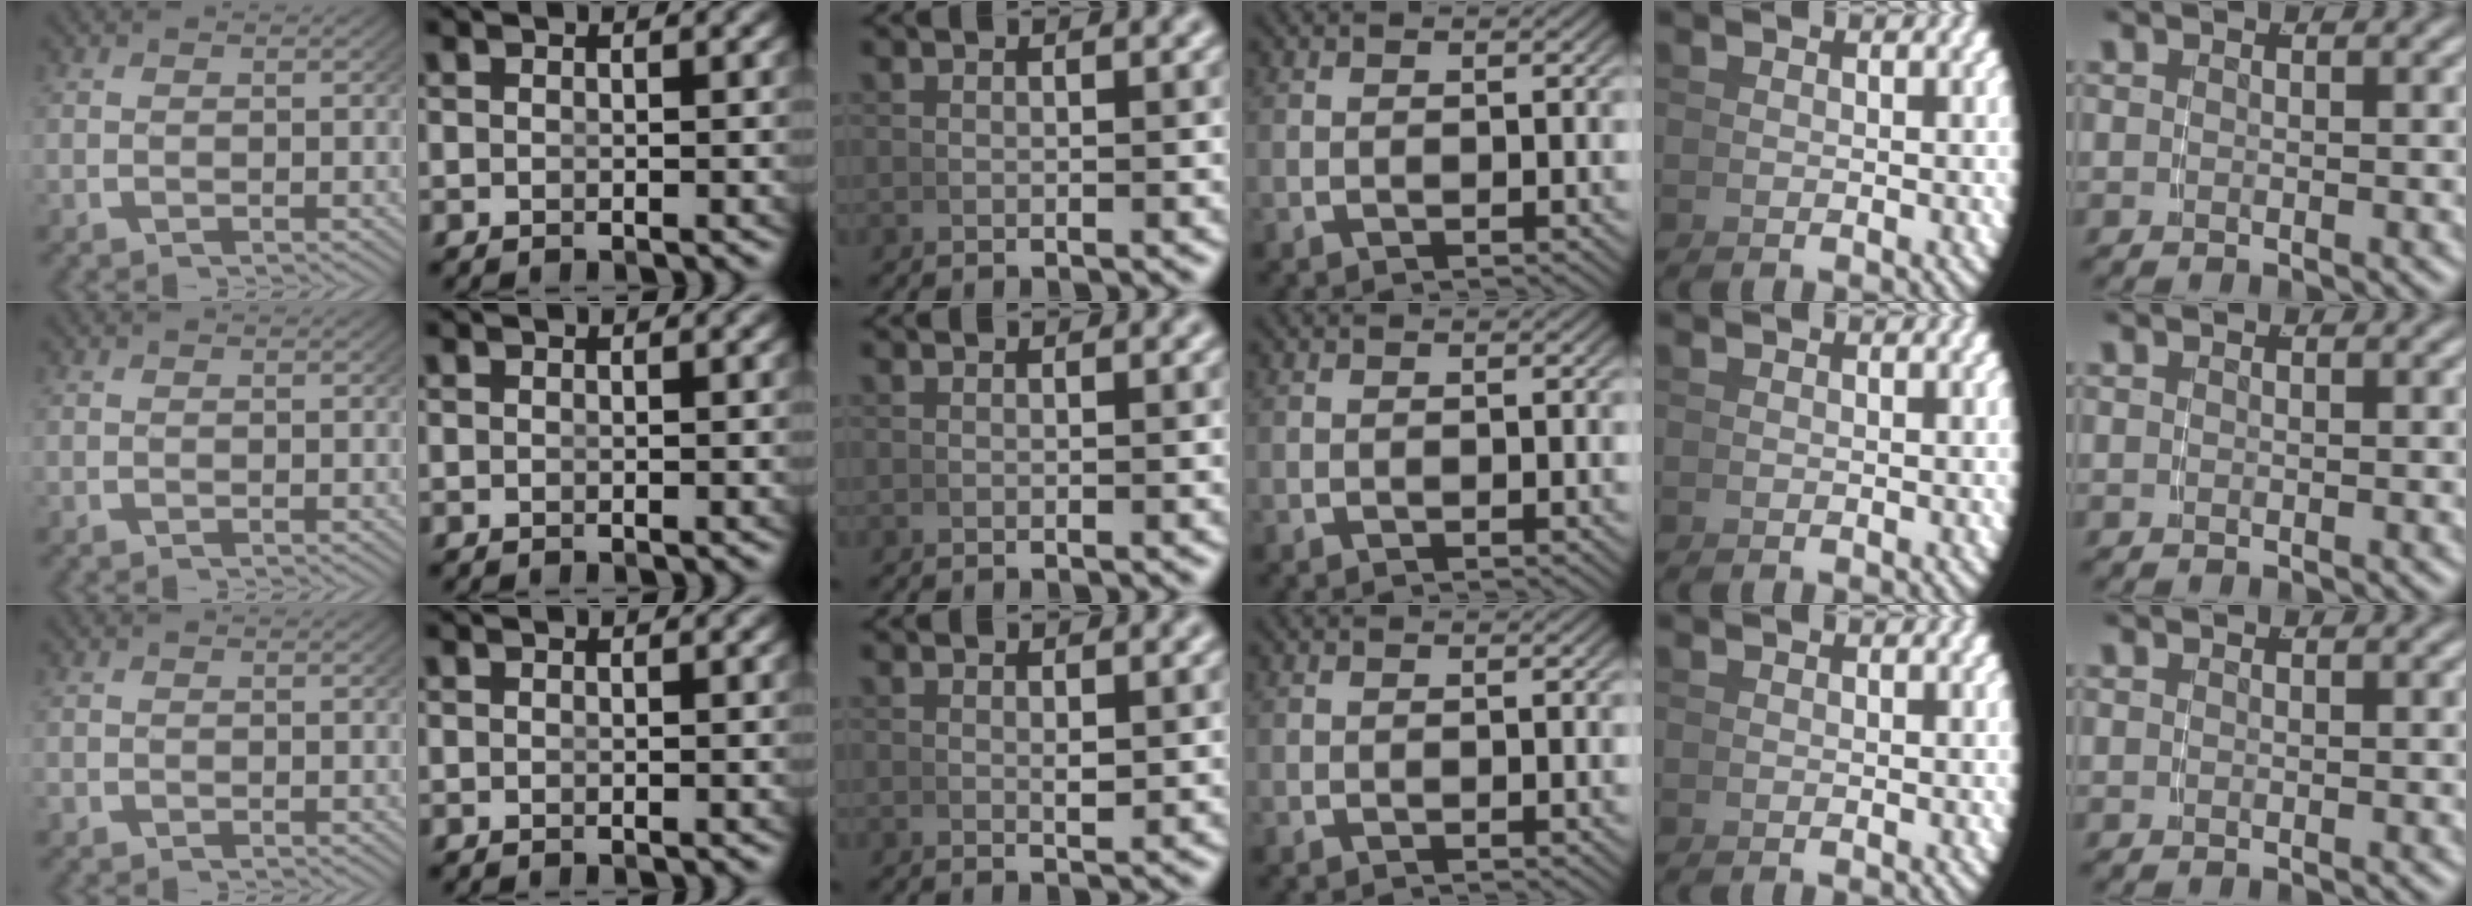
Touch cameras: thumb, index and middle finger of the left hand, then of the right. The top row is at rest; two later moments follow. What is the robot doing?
{"motion": "lift_and_place", "object": "dispenser bottle"}